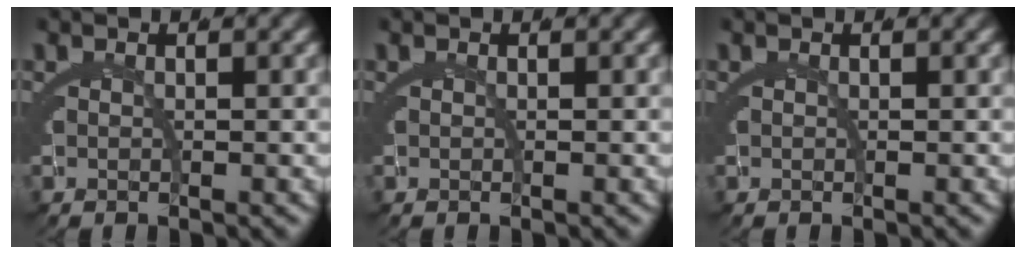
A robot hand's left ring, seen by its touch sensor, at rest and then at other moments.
{"total": 0.0}
{"total": 0.0}